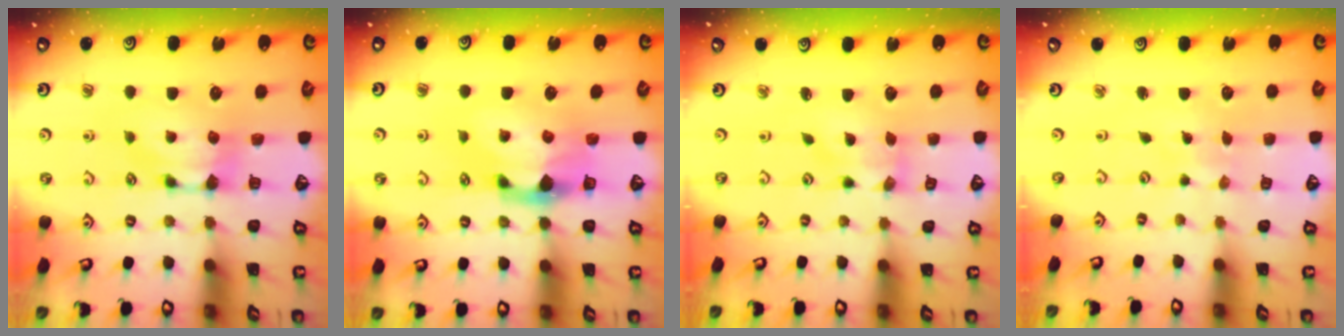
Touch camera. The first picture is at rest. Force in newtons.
{"total": 3.0, "press": 2.6, "slide": 1.4}
{"total": 1.0, "press": 0.2, "slide": 0.9}
{"total": 6.0, "press": 6.0, "slide": 0.3}